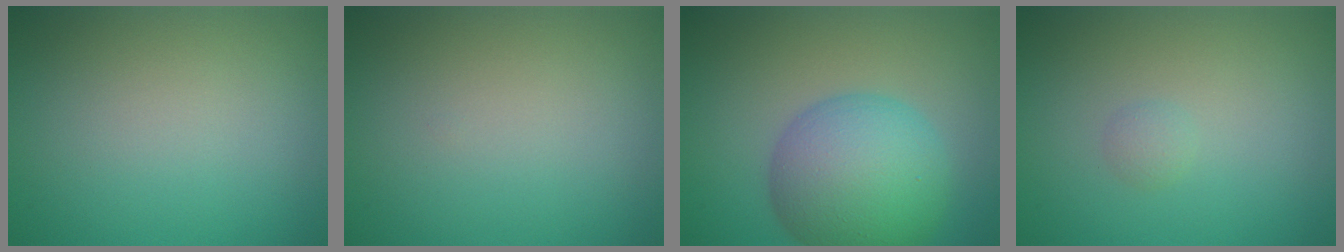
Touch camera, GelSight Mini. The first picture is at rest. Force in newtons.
{"total": 0.0}
{"total": 8.7, "press": 8.7, "slide": 0.2}
{"total": 0.8, "press": 0.8, "slide": 0.1}